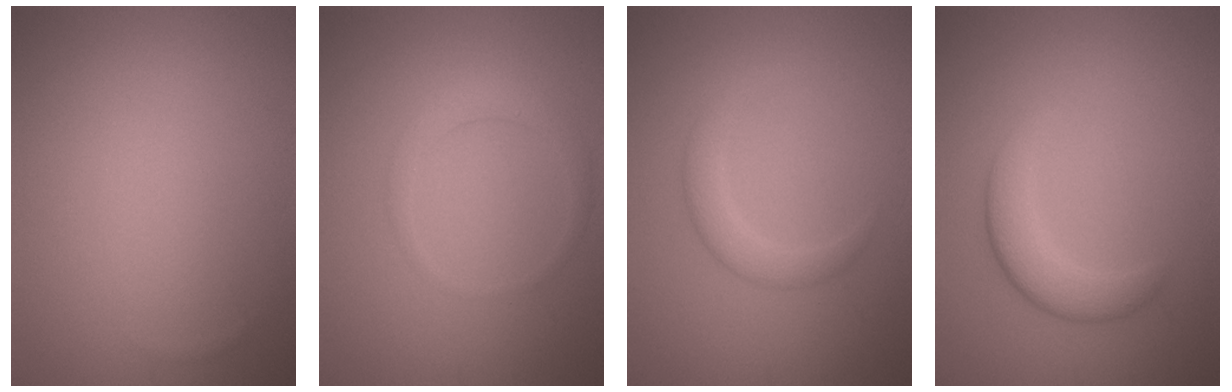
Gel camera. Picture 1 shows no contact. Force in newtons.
{"total": 1.8, "press": 1.8, "slide": 0.1}
{"total": 2.3, "press": 2.3, "slide": 0.2}
{"total": 3.3, "press": 3.3, "slide": 0.0}